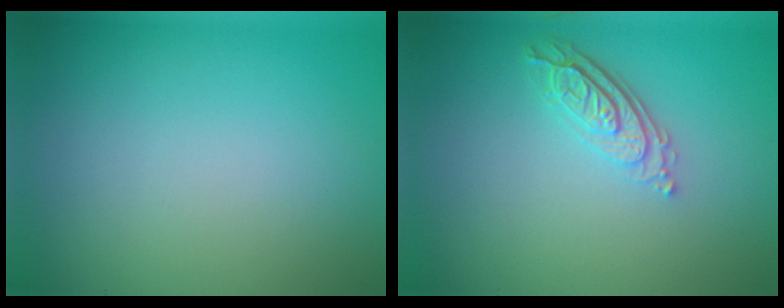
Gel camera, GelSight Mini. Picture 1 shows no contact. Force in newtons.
{"total": 3.4, "press": 2.6, "slide": 2.2}